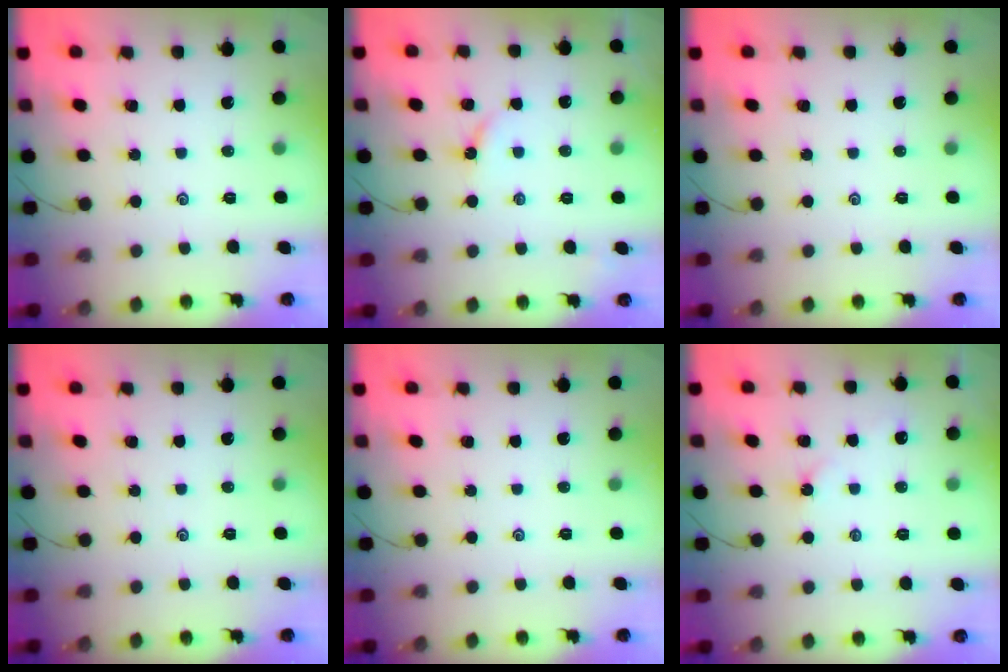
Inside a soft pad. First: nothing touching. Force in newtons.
{"total": 2.6, "press": 2.6, "slide": 0.4}
{"total": 0.0}
{"total": 0.0}
{"total": 0.0}
{"total": 1.9, "press": 1.9, "slide": 0.4}